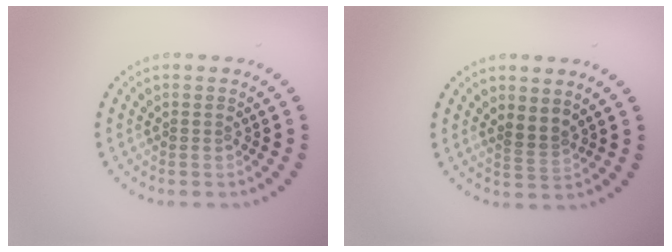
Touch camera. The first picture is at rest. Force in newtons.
{"total": 1.8, "press": 1.4, "slide": 1.1}